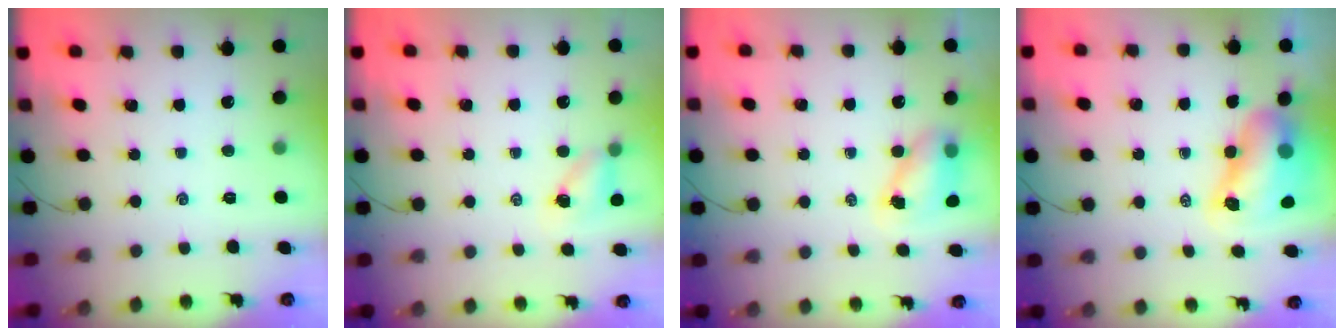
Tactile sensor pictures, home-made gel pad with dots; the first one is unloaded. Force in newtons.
{"total": 4.3, "press": 4.3, "slide": 0.3}
{"total": 6.4, "press": 6.3, "slide": 0.8}
{"total": 10.2, "press": 9.8, "slide": 2.7}